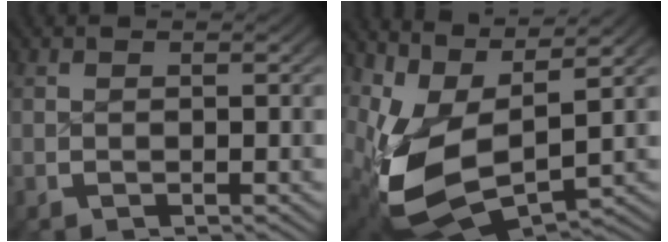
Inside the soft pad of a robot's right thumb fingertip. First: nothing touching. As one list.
[{"total": 12.6, "force": [-1.2, 9.2, 8.5], "torque": [-0.221, -0.088, 0.019]}]